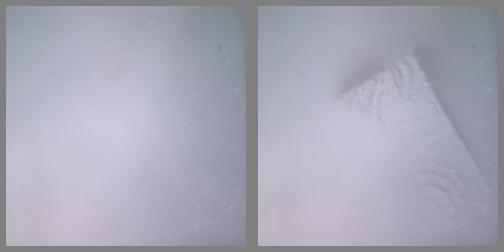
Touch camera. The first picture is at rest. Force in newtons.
{"total": 9.5, "press": 9.4, "slide": 1.0}